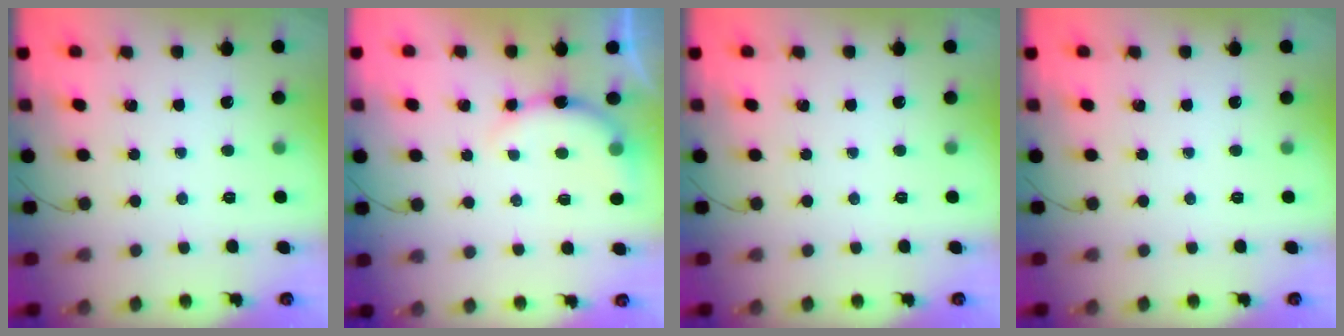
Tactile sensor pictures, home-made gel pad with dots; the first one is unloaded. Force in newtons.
{"total": 7.9, "press": 7.8, "slide": 1.0}
{"total": 0.0}
{"total": 0.0}